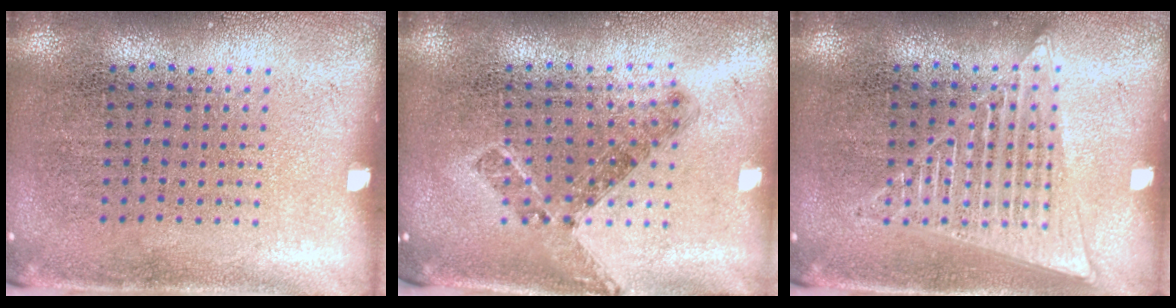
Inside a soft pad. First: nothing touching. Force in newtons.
{"total": 0.7, "press": 0.7, "slide": 0.2}
{"total": 2.6, "press": 2.5, "slide": 0.3}